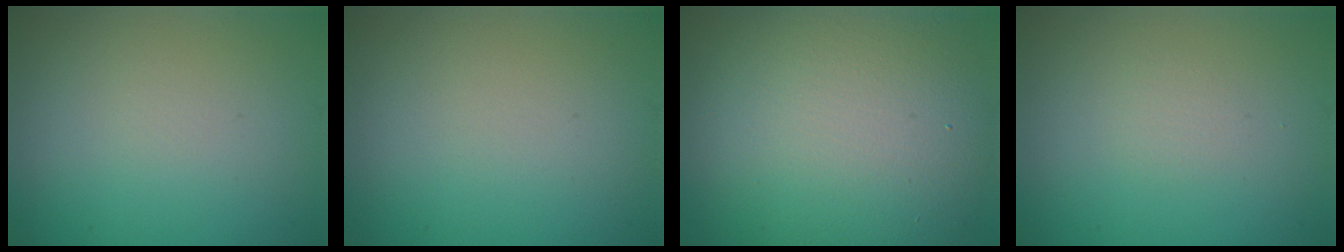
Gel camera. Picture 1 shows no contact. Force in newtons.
{"total": 0.0}
{"total": 13.1, "press": 13.1, "slide": 0.8}
{"total": 0.6, "press": 0.6, "slide": 0.0}